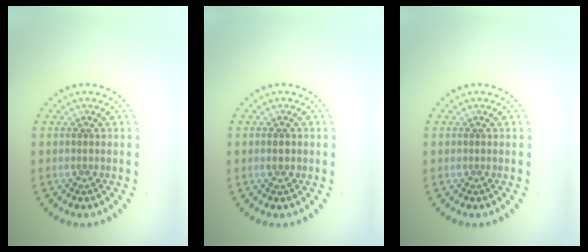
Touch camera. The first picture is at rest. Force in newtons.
{"total": 1.4, "press": 1.4, "slide": 0.2}
{"total": 0.0}